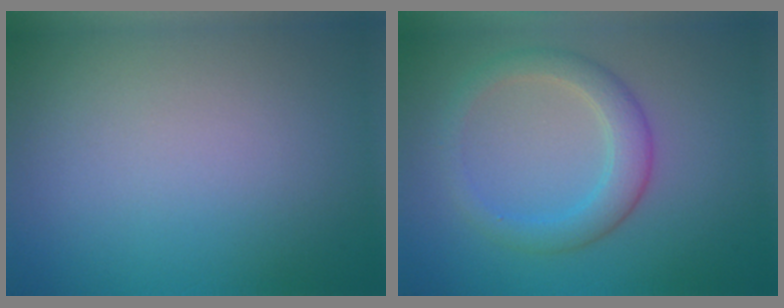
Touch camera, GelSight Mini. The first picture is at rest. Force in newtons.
{"total": 3.3, "press": 3.3, "slide": 0.1}